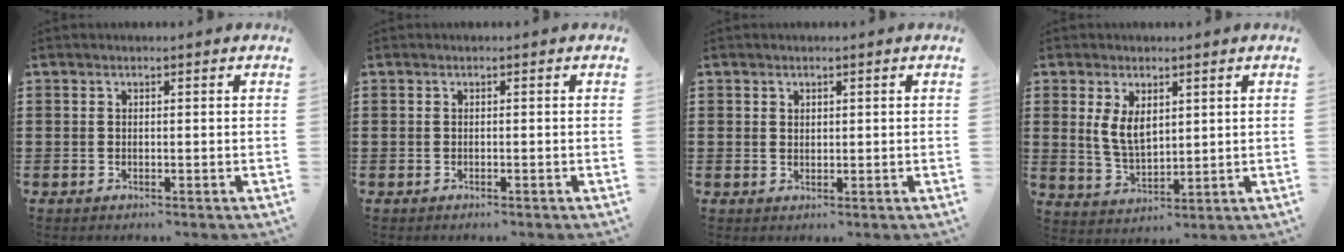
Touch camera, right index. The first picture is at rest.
{"total": 0.0}
{"total": 1.0, "force": [0.8, 0.6, 0.2], "torque": [-0.005, 0.002, 0.015]}
{"total": 5.2, "force": [1.7, 2.9, 4.0], "torque": [-0.092, 0.003, 0.030]}